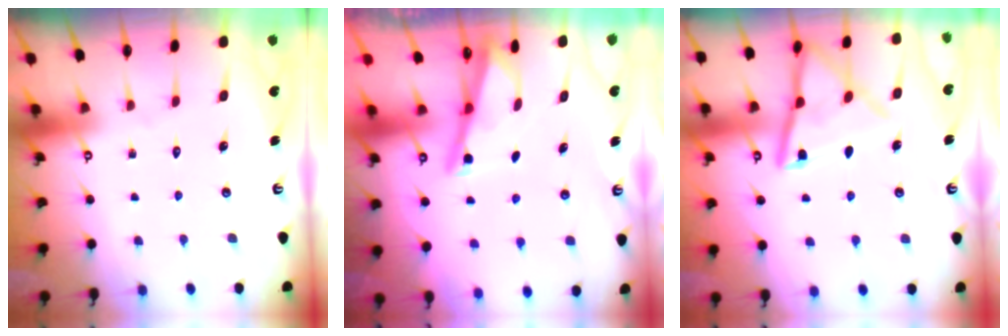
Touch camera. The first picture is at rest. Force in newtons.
{"total": 2.9, "press": 2.9, "slide": 0.2}
{"total": 13.9, "press": 13.9, "slide": 1.4}